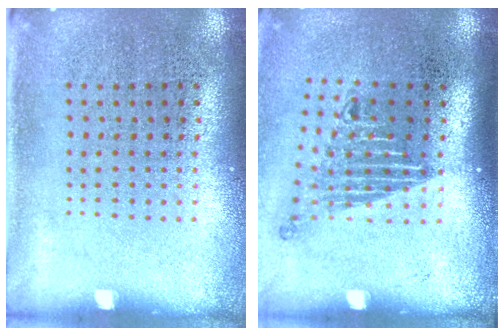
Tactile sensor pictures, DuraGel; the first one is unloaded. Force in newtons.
{"total": 1.7, "press": 1.2, "slide": 1.2}